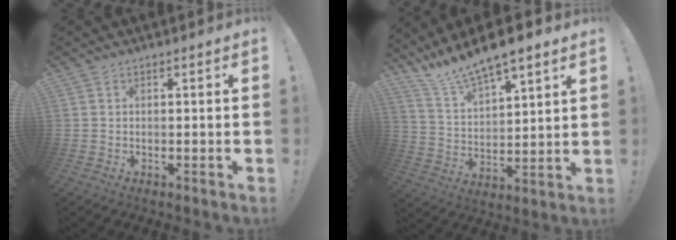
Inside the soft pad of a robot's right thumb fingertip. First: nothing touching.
{"total": 11.7, "force": [10.7, 2.3, 4.2], "torque": [-0.095, -0.089, 0.190]}